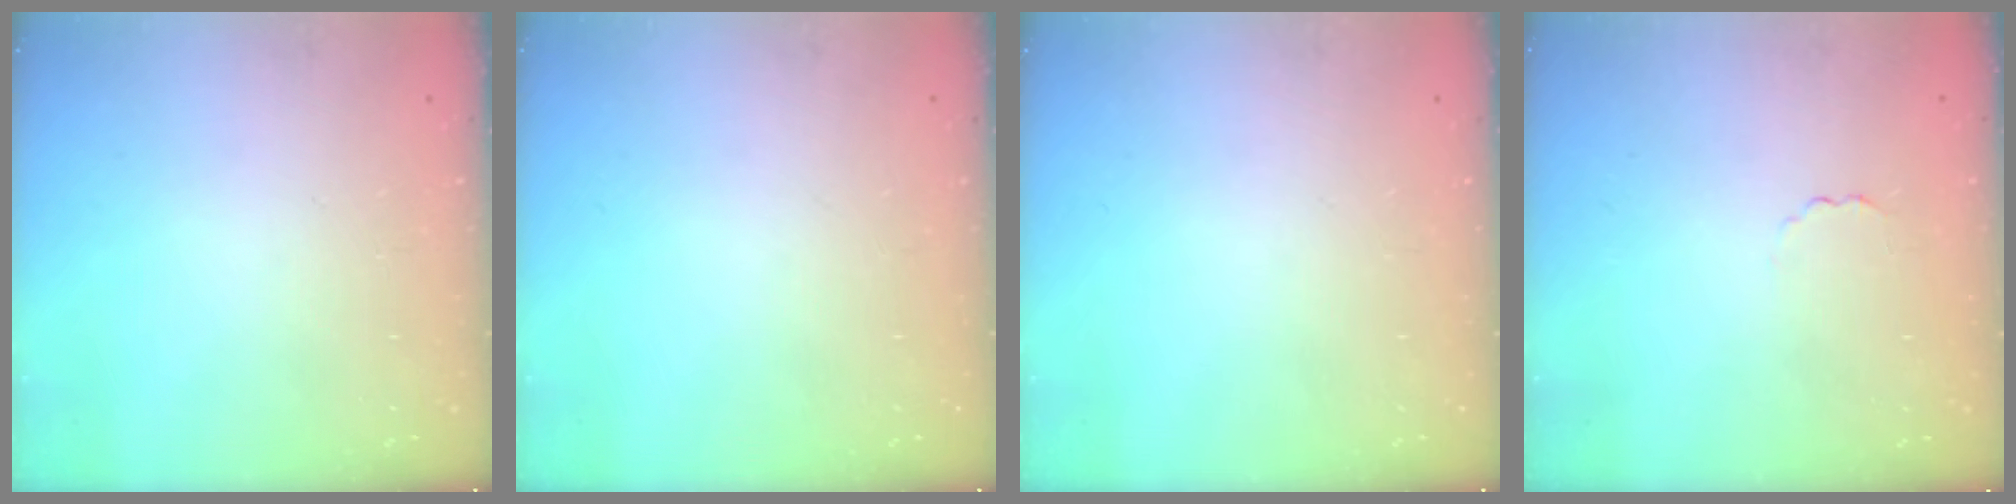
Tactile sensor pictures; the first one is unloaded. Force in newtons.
{"total": 0.0}
{"total": 0.0}
{"total": 1.4, "press": 1.3, "slide": 0.4}